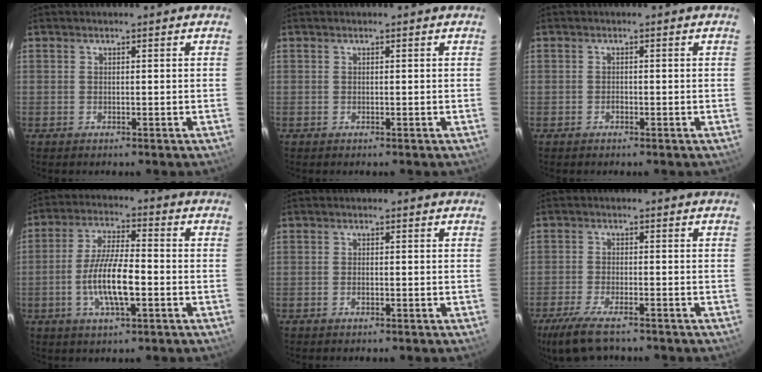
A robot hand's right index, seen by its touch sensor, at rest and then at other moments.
{"total": 0.0}
{"total": 0.7, "force": [-0.5, 0.4, 0.2], "torque": [-0.003, 0.001, -0.009]}
{"total": 10.4, "force": [-2.9, 2.6, 9.6], "torque": [-0.190, -0.003, -0.053]}
{"total": 1.1, "force": [-0.5, 0.5, 0.8], "torque": [-0.017, 0.001, -0.009]}
{"total": 9.6, "force": [-7.4, 2.7, 5.5], "torque": [-0.138, -0.030, -0.137]}